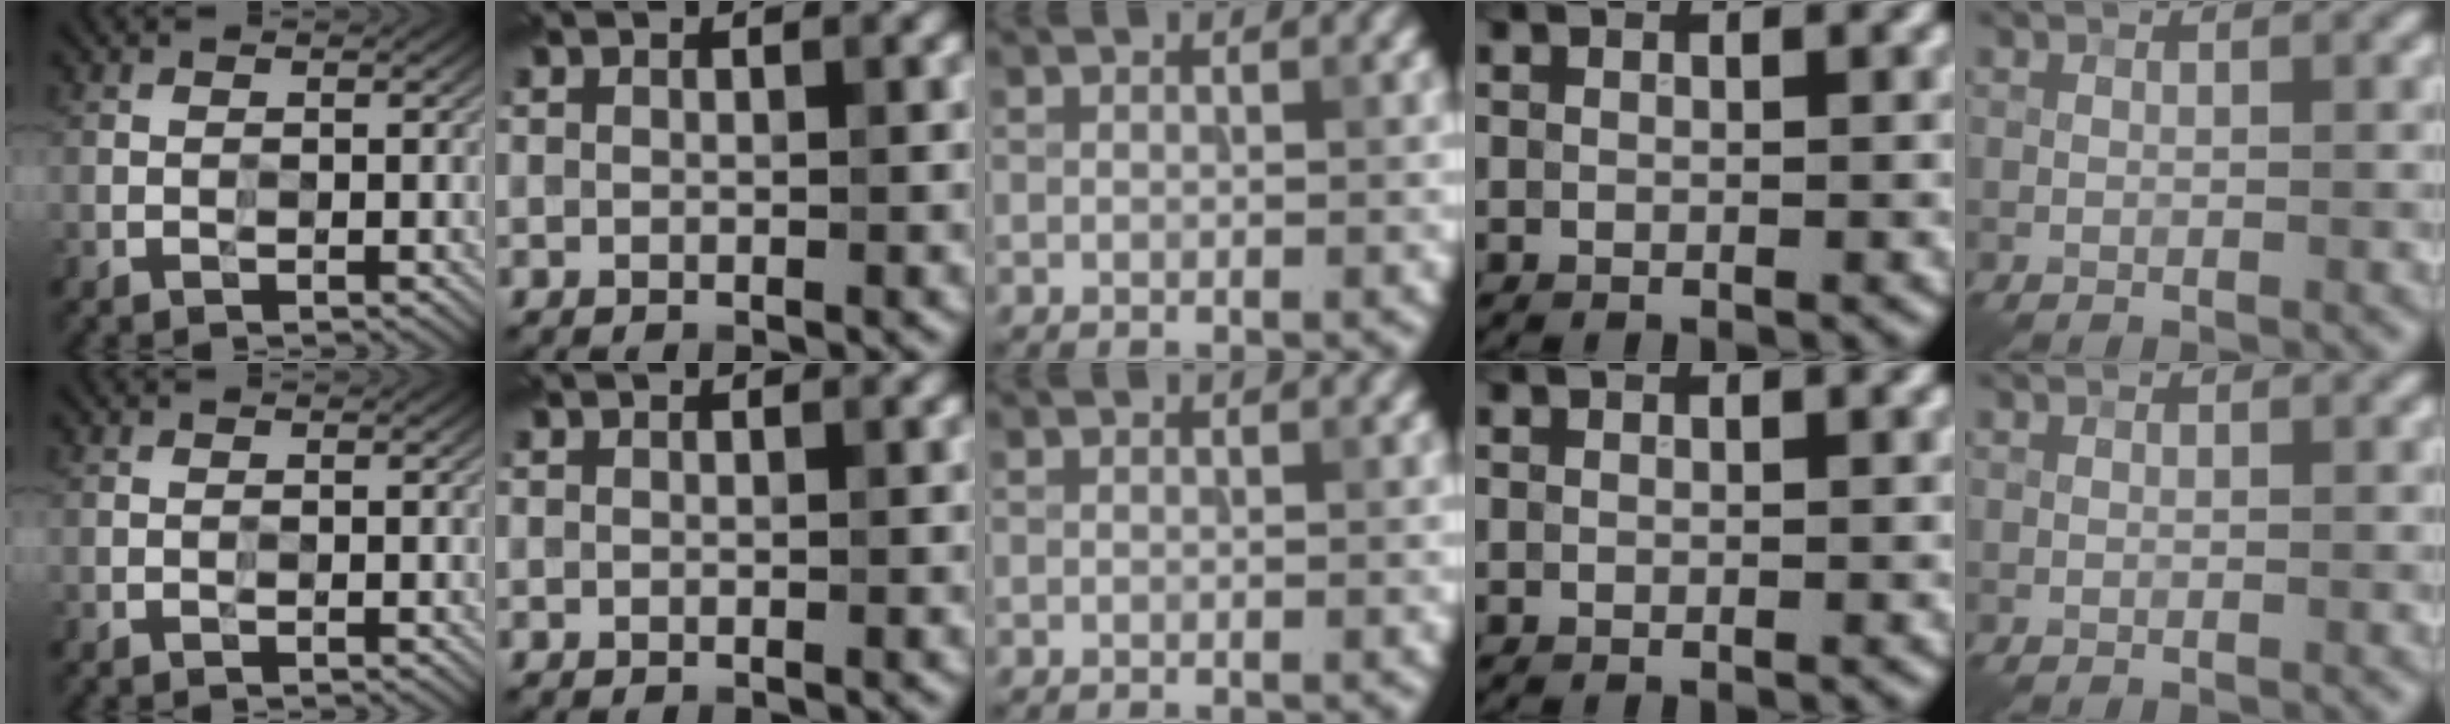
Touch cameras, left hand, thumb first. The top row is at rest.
{}